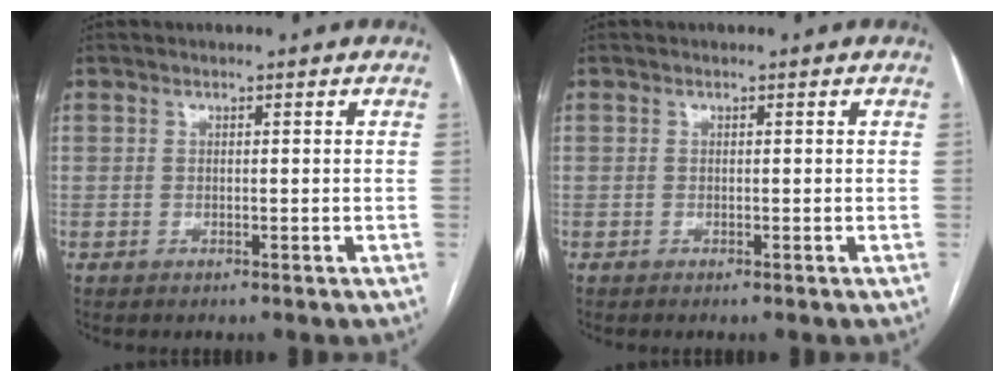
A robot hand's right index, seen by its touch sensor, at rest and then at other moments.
{"total": 0.0}